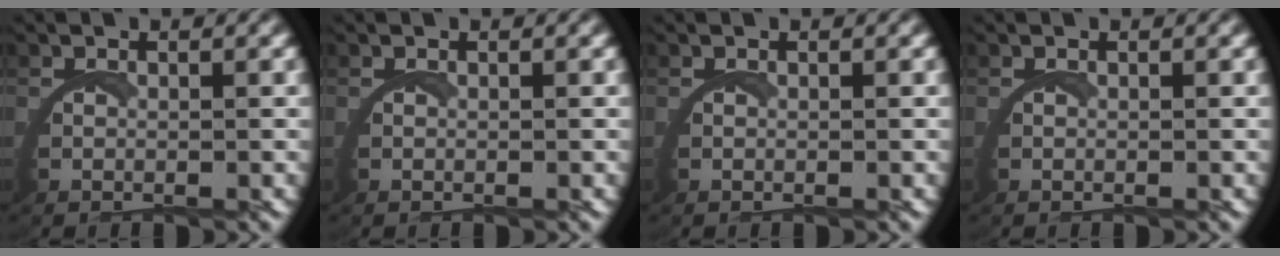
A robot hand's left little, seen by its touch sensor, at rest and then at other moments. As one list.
[{"total": 0.0}, {"total": 0.0}, {"total": 0.0}]